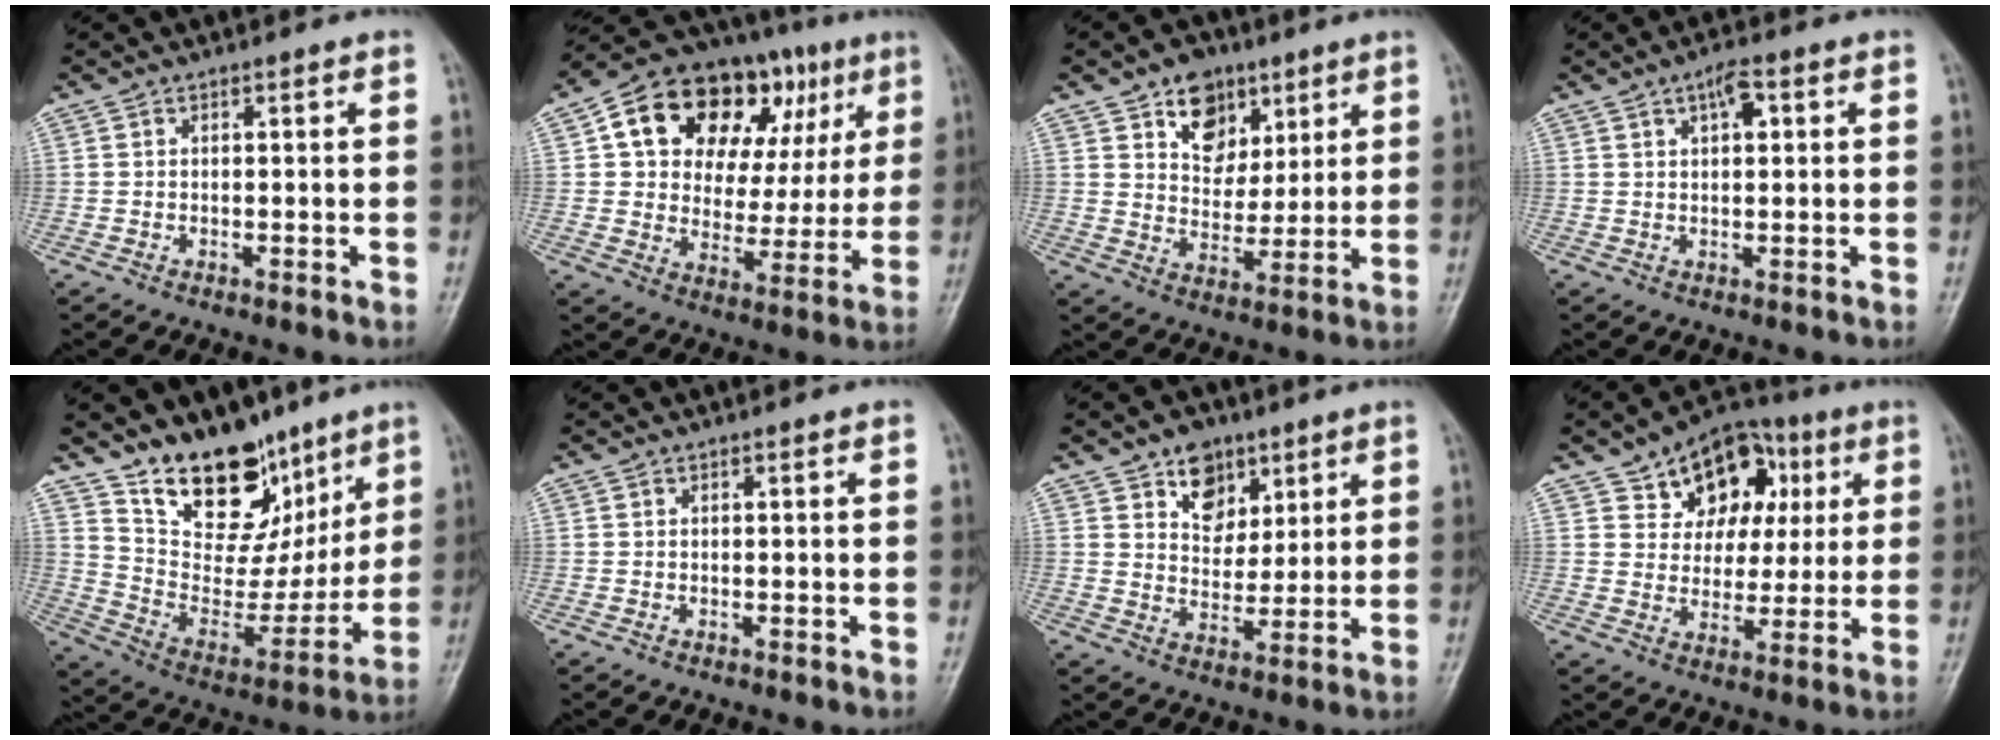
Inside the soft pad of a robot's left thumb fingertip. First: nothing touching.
{"total": 23.5, "force": [9.1, 14.9, 15.7], "torque": [-0.182, 0.020, 0.143]}
{"total": 10.0, "force": [5.5, 7.2, 4.2], "torque": [-0.030, -0.026, 0.093]}
{"total": 4.0, "force": [1.5, 1.8, 3.2], "torque": [-0.044, 0.002, 0.021]}
{"total": 19.6, "force": [13.0, 11.0, 9.8], "torque": [-0.088, -0.073, 0.228]}
{"total": 0.0}
{"total": 8.3, "force": [4.8, 5.9, 3.4], "torque": [-0.019, -0.023, 0.079]}
{"total": 14.3, "force": [6.2, 10.4, 7.7], "torque": [-0.061, -0.001, 0.097]}